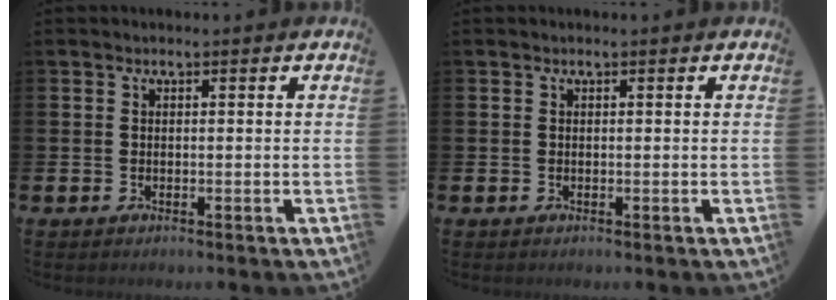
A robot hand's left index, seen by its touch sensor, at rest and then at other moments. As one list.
[{"total": 0.0}]